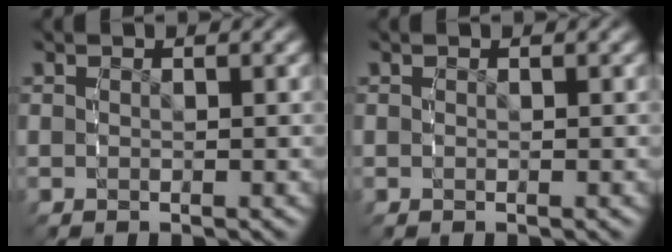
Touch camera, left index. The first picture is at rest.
{"total": 0.0}